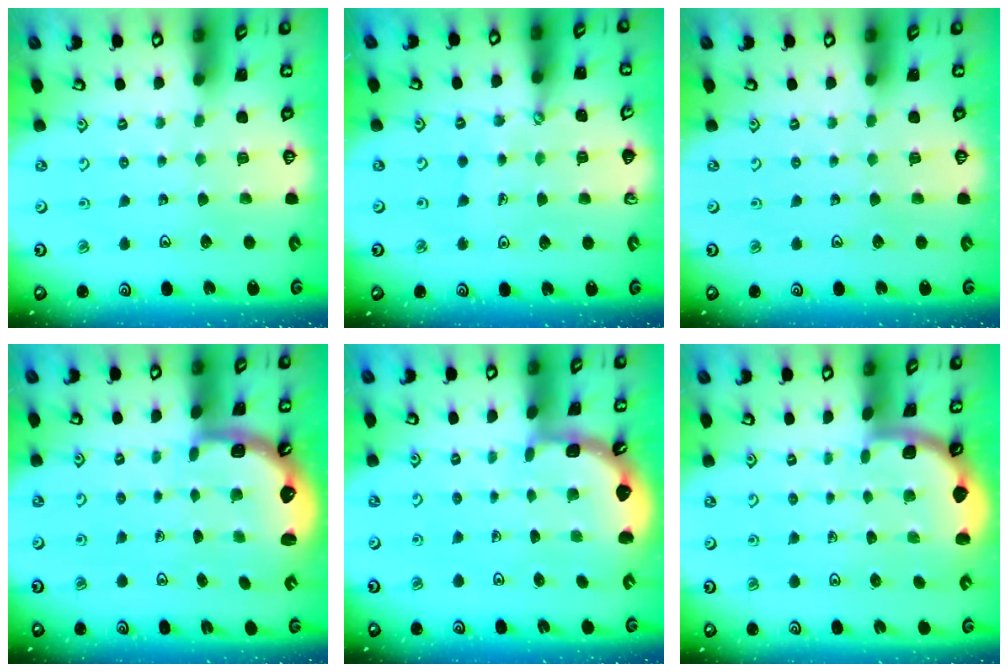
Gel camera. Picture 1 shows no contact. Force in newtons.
{"total": 1.0, "press": 1.0, "slide": 0.2}
{"total": 0.0}
{"total": 2.9, "press": 2.4, "slide": 1.6}
{"total": 2.0, "press": 2.0, "slide": 0.2}
{"total": 1.8, "press": 1.8, "slide": 0.0}